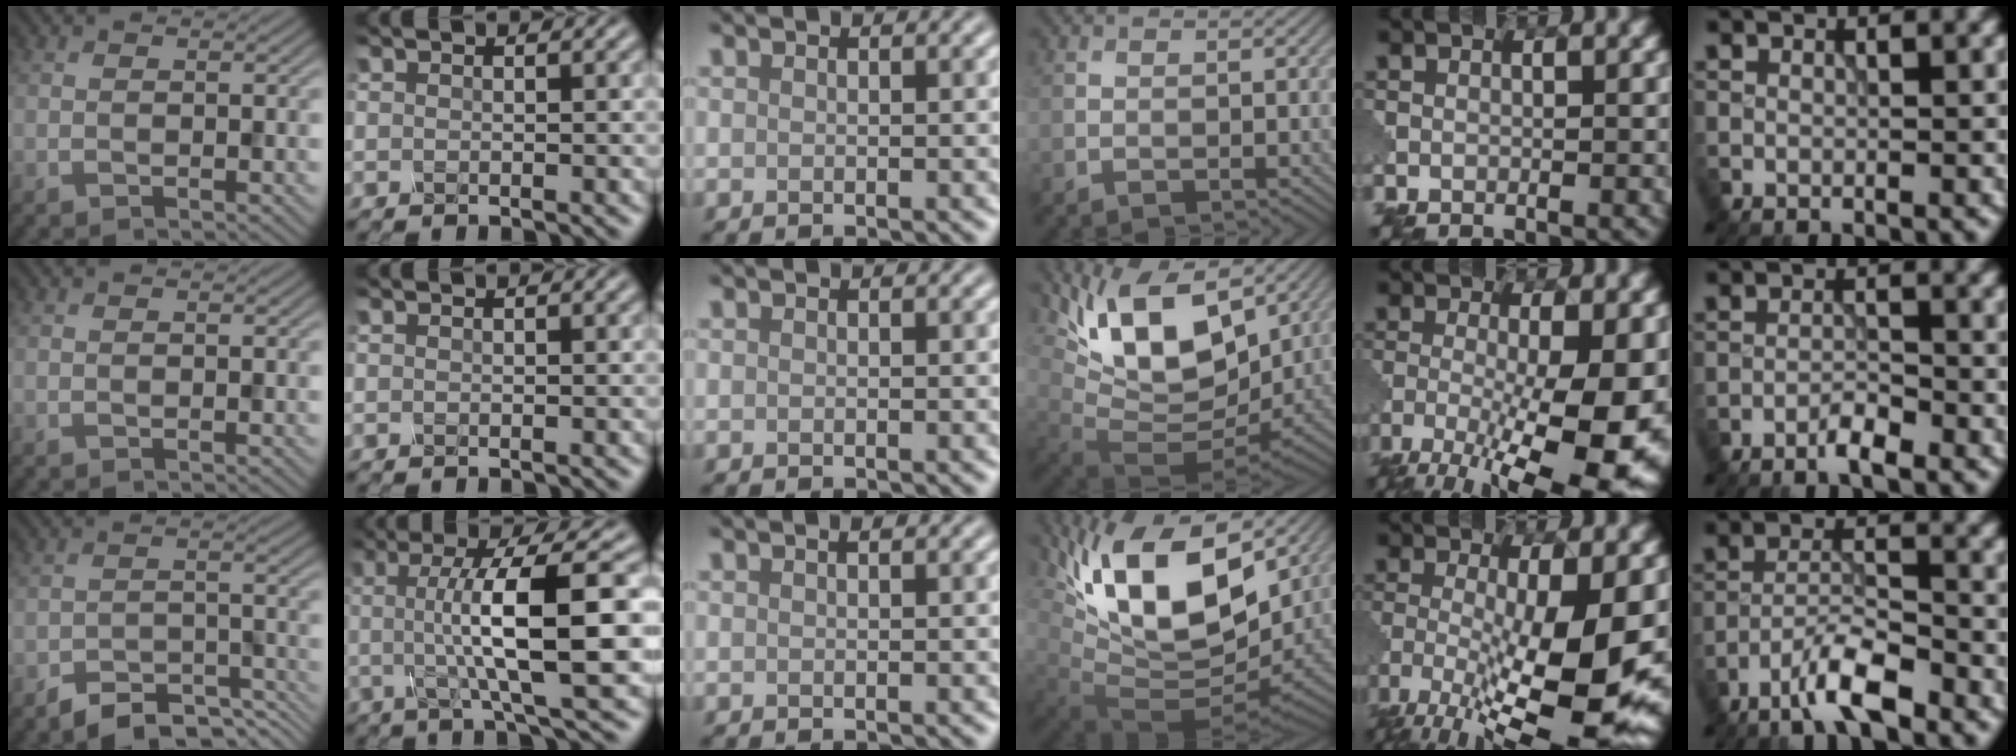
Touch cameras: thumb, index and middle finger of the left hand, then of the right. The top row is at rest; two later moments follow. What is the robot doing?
{"motion": "disassemble", "object": "glue stick"}